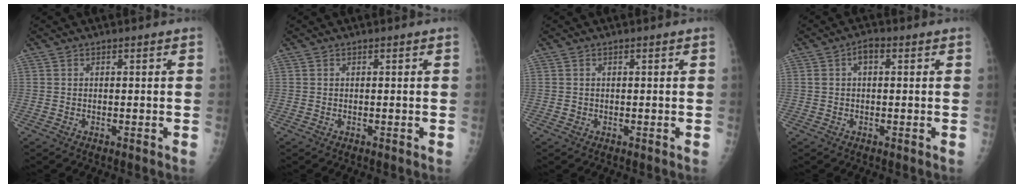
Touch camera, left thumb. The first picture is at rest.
{"total": 0.0}
{"total": 0.7, "force": [0.0, 0.7, 0.1], "torque": [0.006, 0.002, 0.002]}
{"total": 3.1, "force": [0.6, 1.9, 2.5], "torque": [-0.041, 0.012, 0.006]}